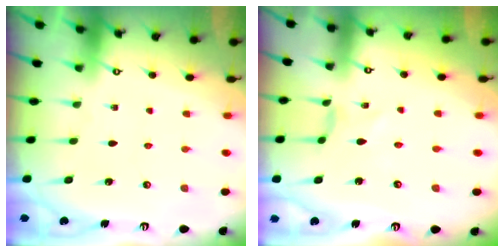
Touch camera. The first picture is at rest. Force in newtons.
{"total": 0.0}